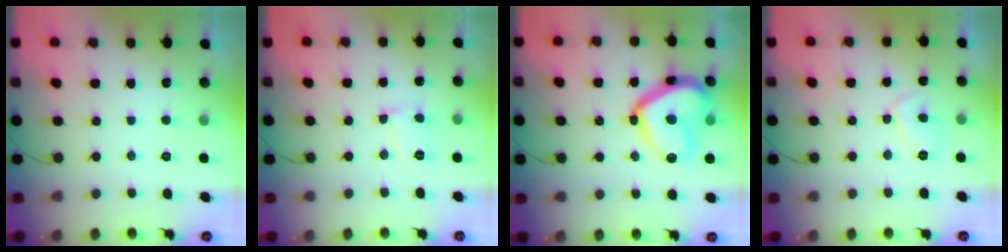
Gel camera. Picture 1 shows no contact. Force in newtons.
{"total": 3.8, "press": 3.8, "slide": 0.3}
{"total": 18.0, "press": 17.9, "slide": 1.7}
{"total": 5.5, "press": 5.5, "slide": 0.3}